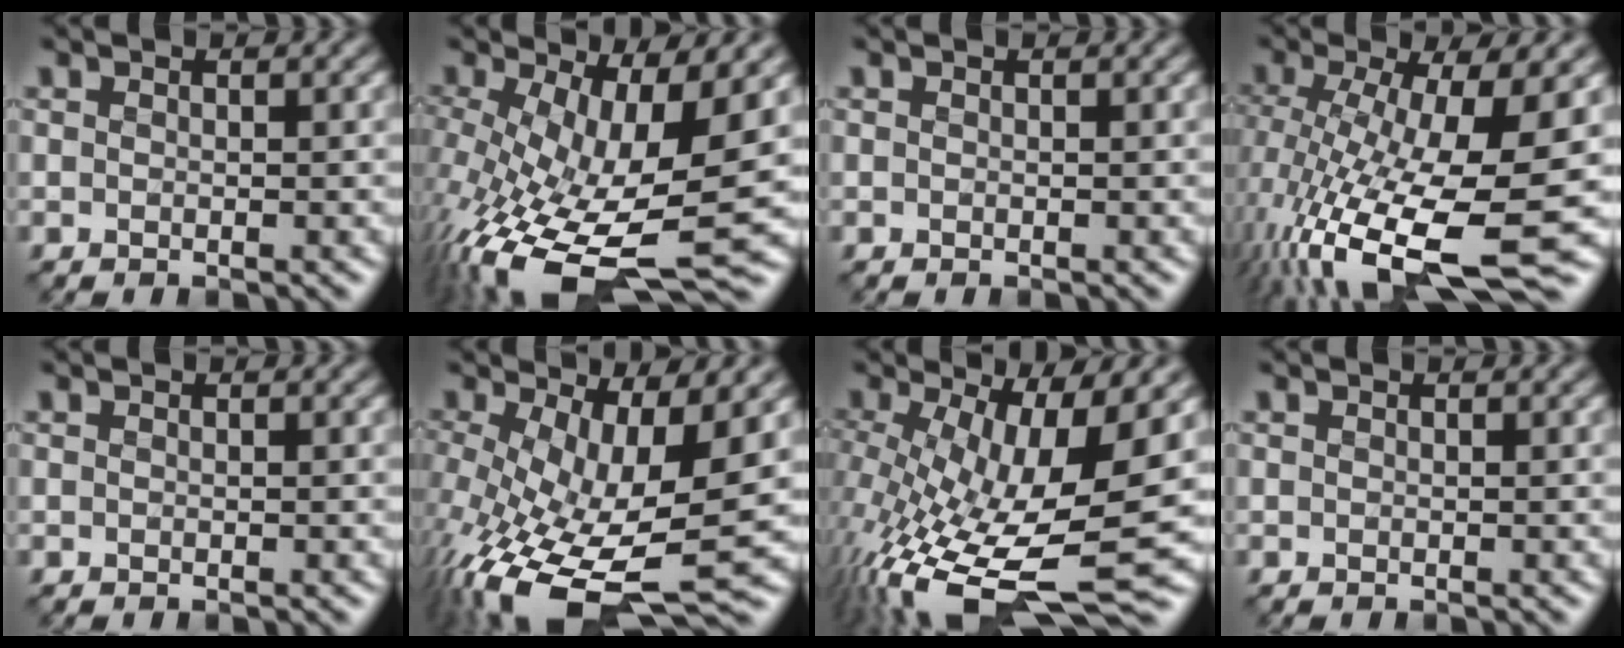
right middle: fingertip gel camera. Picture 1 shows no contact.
{"total": 12.9, "force": [-2.9, 4.7, 11.7], "torque": [-0.217, -0.024, -0.045]}
{"total": 0.0}
{"total": 12.9, "force": [-3.0, 4.4, 11.7], "torque": [-0.226, -0.028, -0.043]}
{"total": 0.0}
{"total": 11.3, "force": [-2.4, 4.3, 10.2], "torque": [-0.197, -0.030, -0.035]}
{"total": 14.4, "force": [-3.6, 5.0, 13.0], "torque": [-0.242, -0.022, -0.058]}
{"total": 0.0}